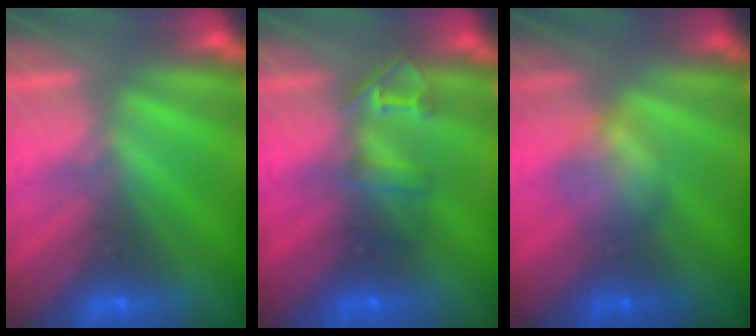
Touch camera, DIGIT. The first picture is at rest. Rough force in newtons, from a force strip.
{"total": 2.4}
{"total": 2.3}